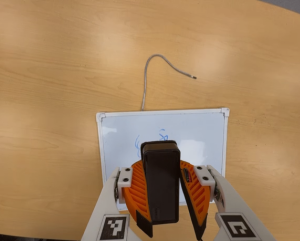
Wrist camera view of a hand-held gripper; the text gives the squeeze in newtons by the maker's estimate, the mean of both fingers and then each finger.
{"total": 9.1, "left": 9.2, "right": 9.0}